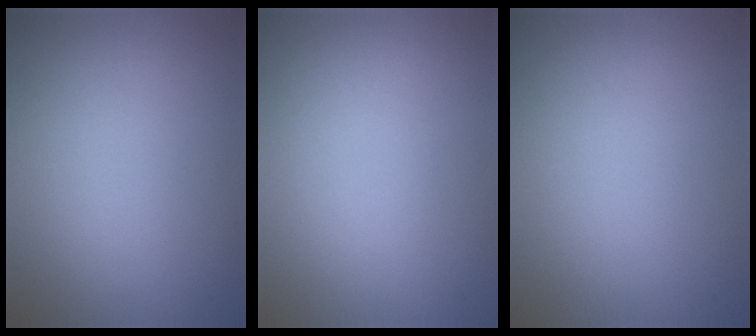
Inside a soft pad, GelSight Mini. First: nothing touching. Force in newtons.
{"total": 0.0}
{"total": 0.0}